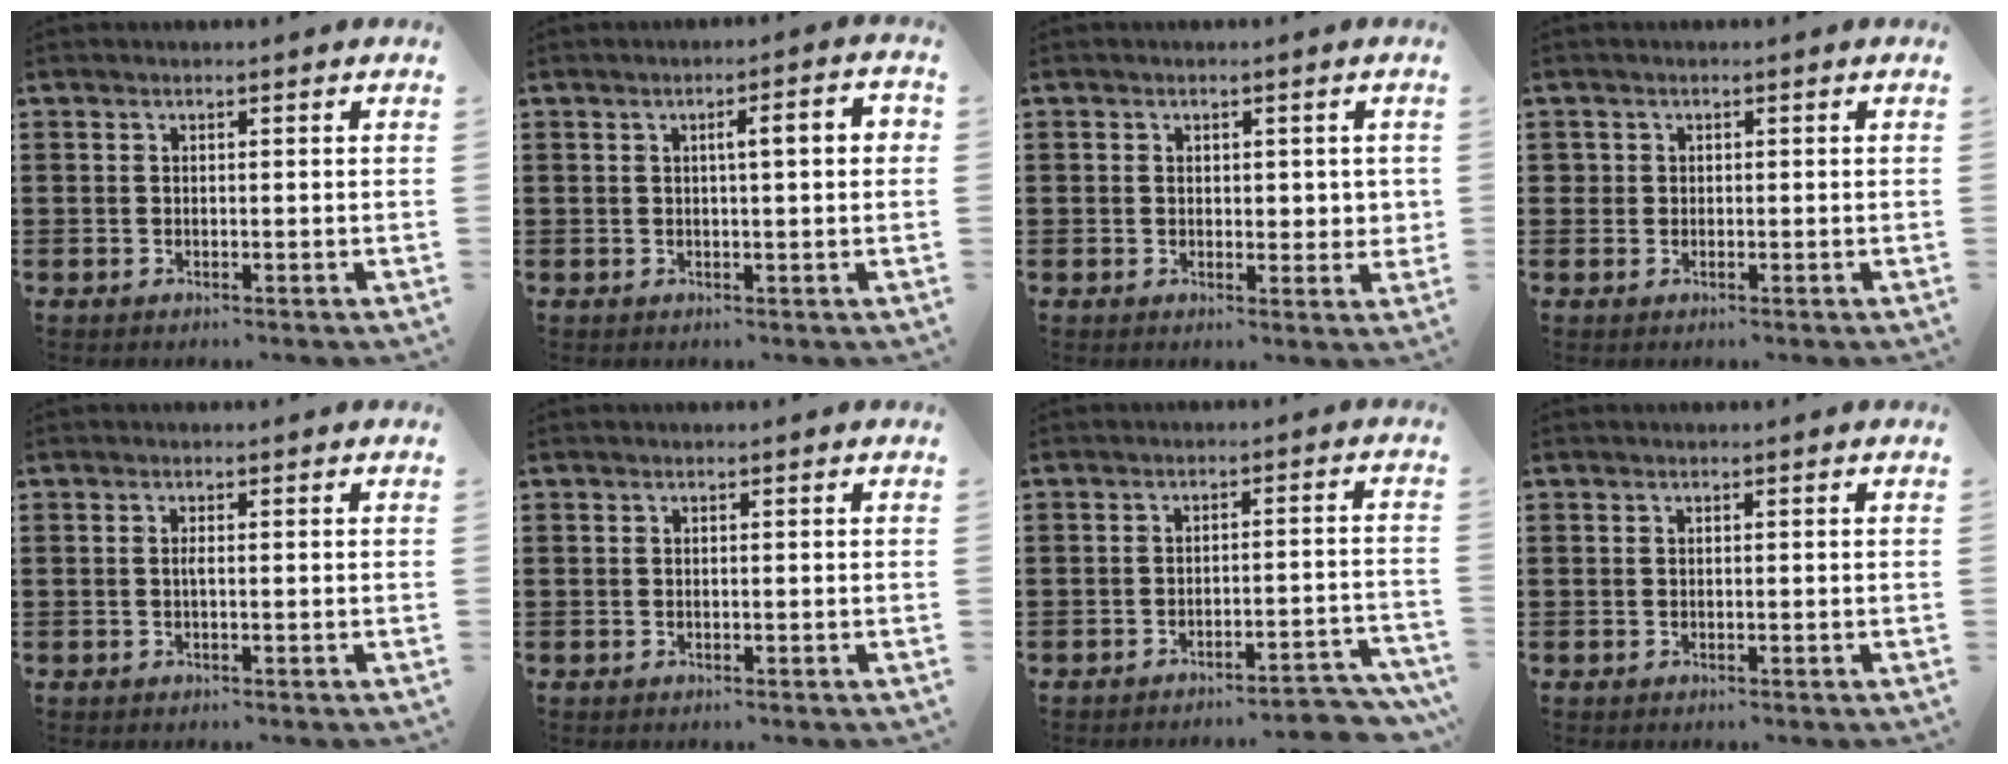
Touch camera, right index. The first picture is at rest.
{"total": 4.0, "force": [0.5, 0.6, 3.9], "torque": [-0.063, 0.001, 0.003]}
{"total": 2.3, "force": [0.5, 1.9, 1.2], "torque": [-0.021, 0.009, 0.006]}
{"total": 0.9, "force": [0.2, 0.9, 0.1], "torque": [-0.004, 0.006, 0.003]}
{"total": 0.8, "force": [-0.1, 0.0, 0.8], "torque": [-0.018, -0.003, -0.003]}
{"total": 0.0}
{"total": 3.7, "force": [-3.5, 0.0, 1.3], "torque": [-0.024, -0.006, -0.071]}
{"total": 0.0}